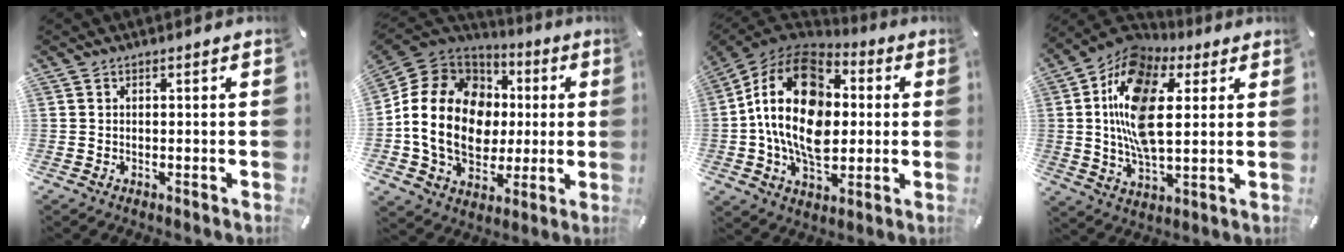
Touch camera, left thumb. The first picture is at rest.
{"total": 20.2, "force": [-1.2, 16.3, 11.8], "torque": [-0.240, 0.010, -0.016]}
{"total": 21.7, "force": [0.9, 15.2, 15.4], "torque": [-0.313, -0.001, 0.011]}
{"total": 18.0, "force": [4.1, 10.4, 14.1], "torque": [-0.317, -0.002, 0.067]}